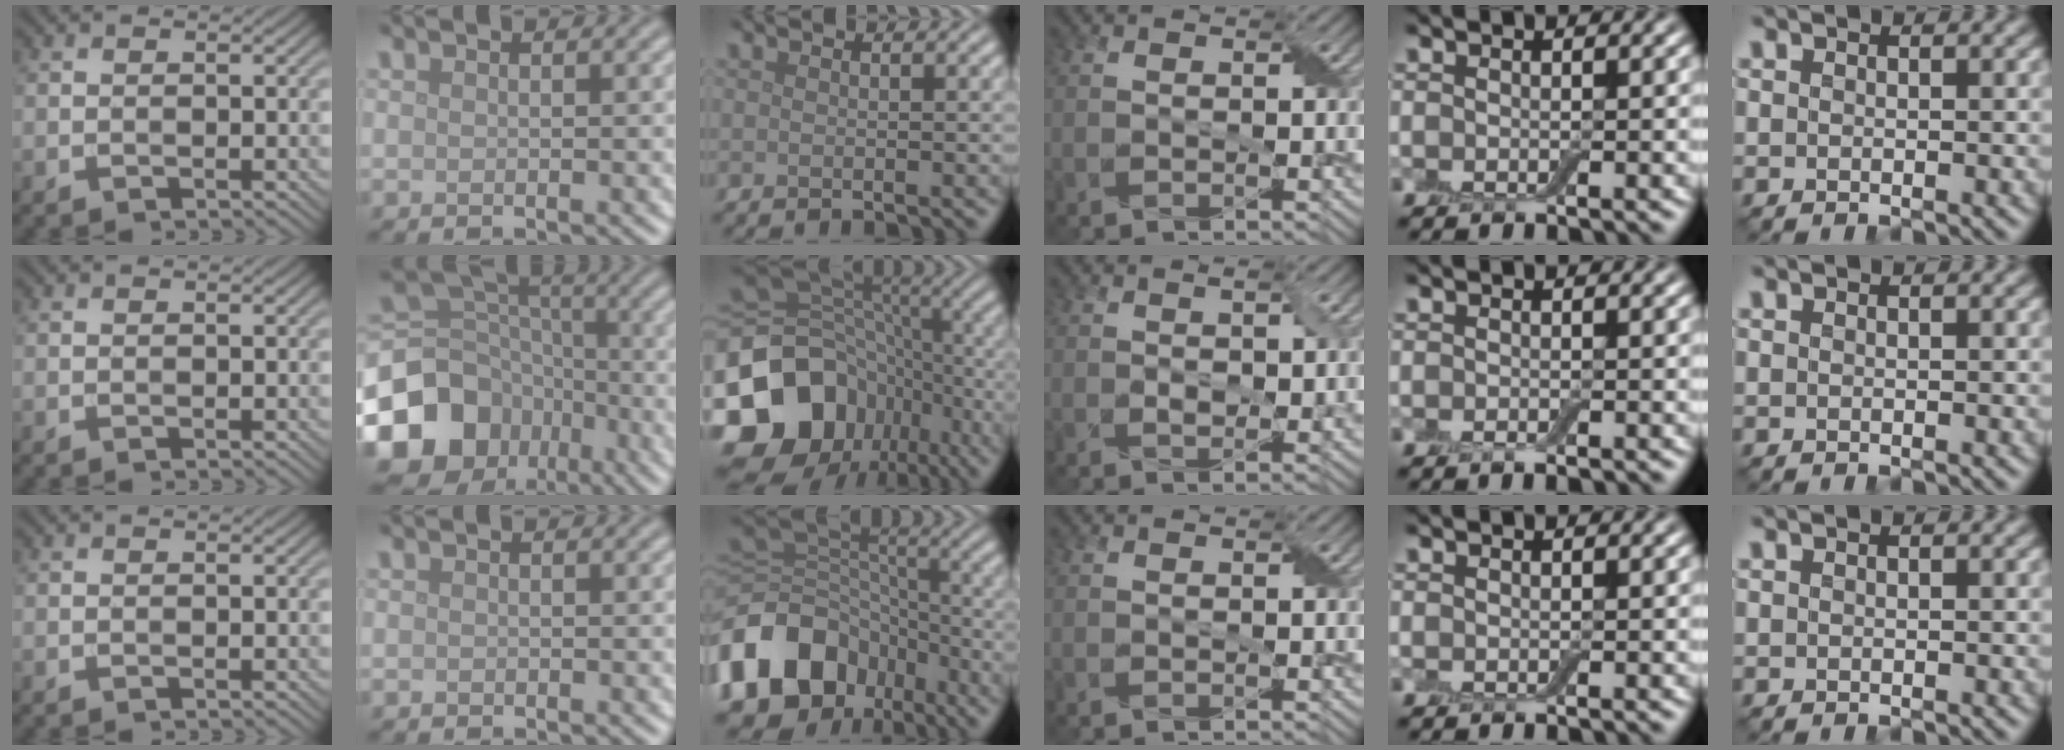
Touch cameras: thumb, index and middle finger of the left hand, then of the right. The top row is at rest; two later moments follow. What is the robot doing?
{"motion": "fold", "object": "aluminum foil"}